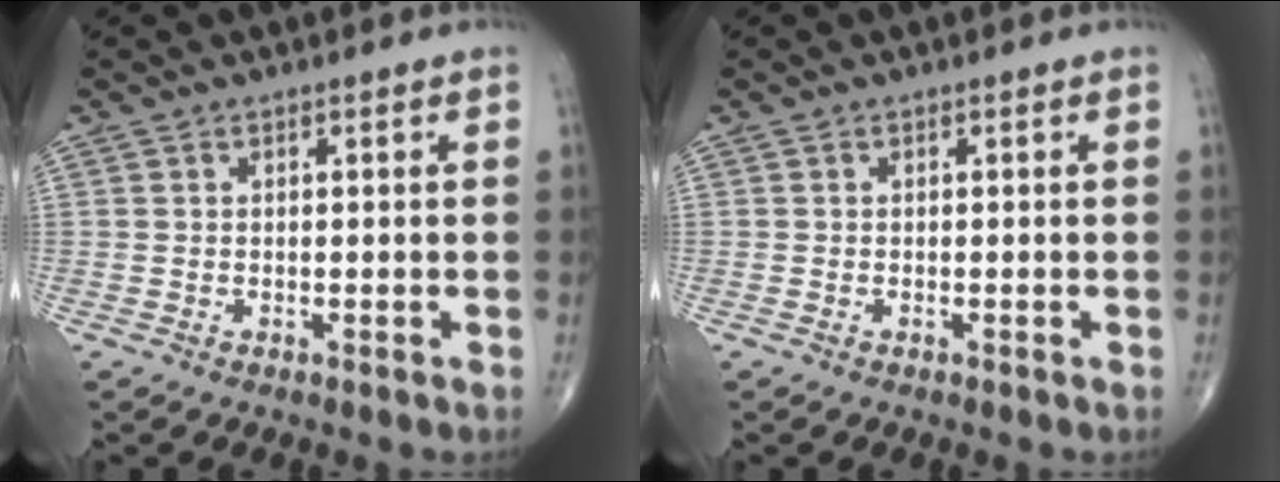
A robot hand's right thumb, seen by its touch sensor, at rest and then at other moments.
{"total": 0.0}